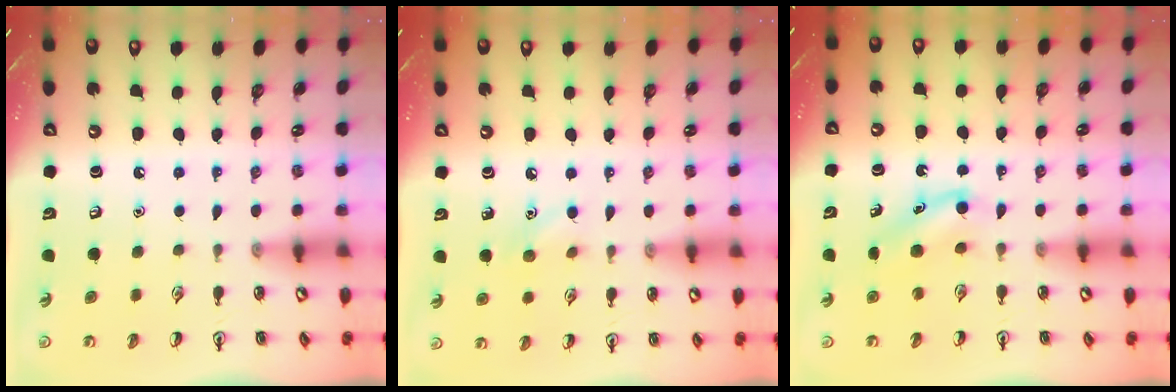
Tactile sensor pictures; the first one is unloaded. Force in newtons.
{"total": 5.5, "press": 5.2, "slide": 1.6}
{"total": 5.2, "press": 5.0, "slide": 1.4}